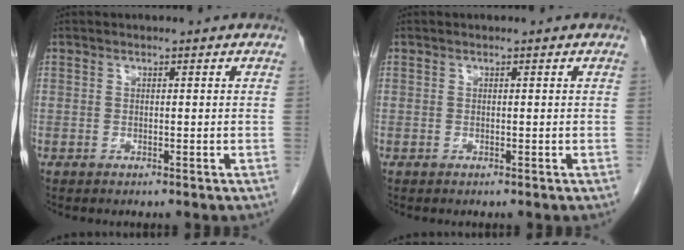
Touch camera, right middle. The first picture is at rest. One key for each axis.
{"total": 0.0}